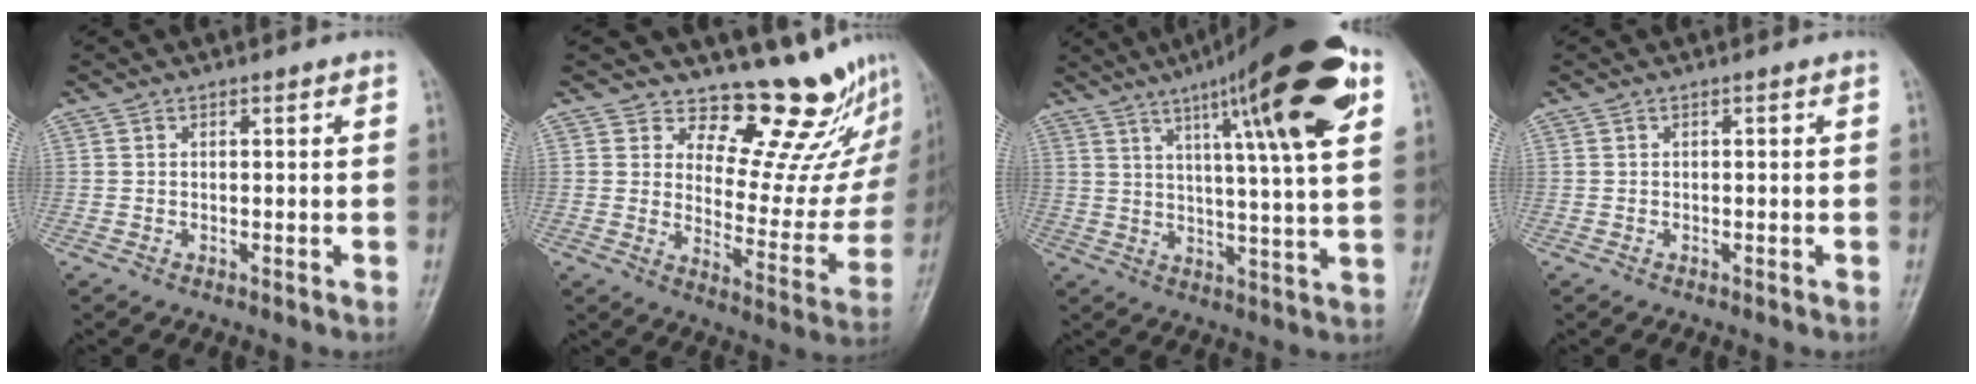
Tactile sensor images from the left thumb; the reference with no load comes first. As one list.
[{"total": 15.6, "force": [13.7, 5.5, 5.2], "torque": [-0.016, -0.139, 0.175]}, {"total": 22.8, "force": [11.1, 3.5, 19.6], "torque": [-0.279, -0.017, 0.163]}, {"total": 0.0}]